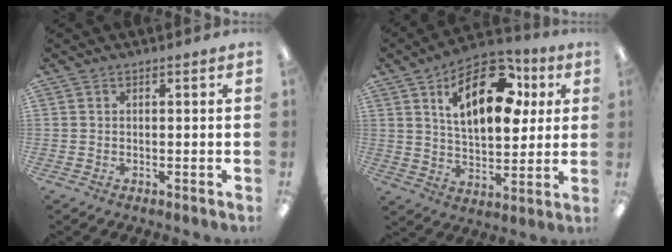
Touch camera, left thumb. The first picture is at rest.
{"total": 19.3, "force": [8.4, 10.0, 14.2], "torque": [-0.209, -0.016, 0.137]}